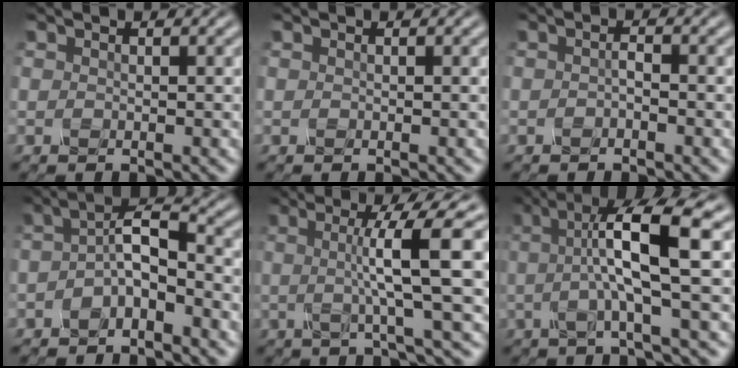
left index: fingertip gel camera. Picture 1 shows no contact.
{"total": 0.0}
{"total": 0.8, "force": [-0.4, 0.3, 0.7], "torque": [-0.014, 0.001, -0.007]}
{"total": 3.5, "force": [-1.3, 1.2, 3.1], "torque": [-0.059, 0.013, -0.031]}
{"total": 8.2, "force": [0.8, 1.1, 8.1], "torque": [-0.119, 0.013, 0.011]}
{"total": 8.0, "force": [1.0, 1.2, 7.8], "torque": [-0.124, 0.011, 0.015]}